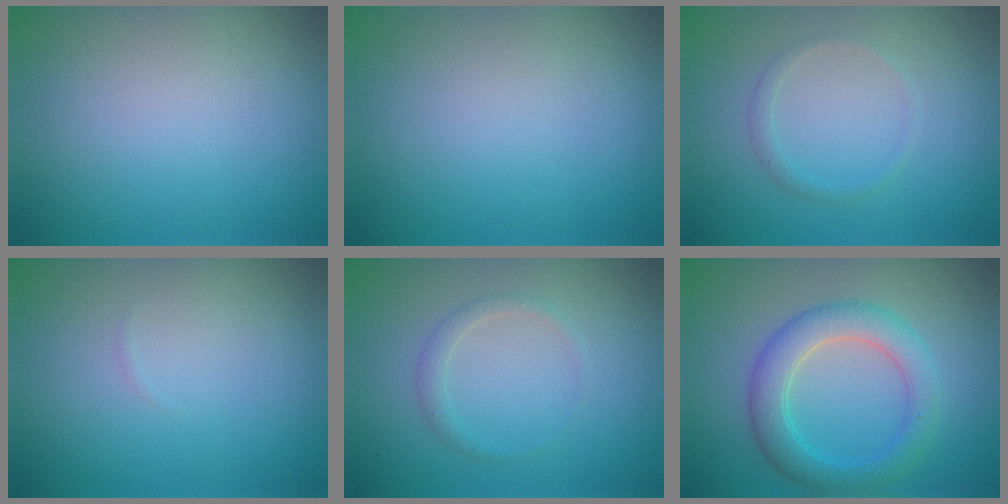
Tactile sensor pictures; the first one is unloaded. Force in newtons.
{"total": 0.0}
{"total": 1.0, "press": 1.0, "slide": 0.1}
{"total": 0.0}
{"total": 1.2, "press": 1.2, "slide": 0.0}
{"total": 4.5, "press": 4.5, "slide": 0.1}